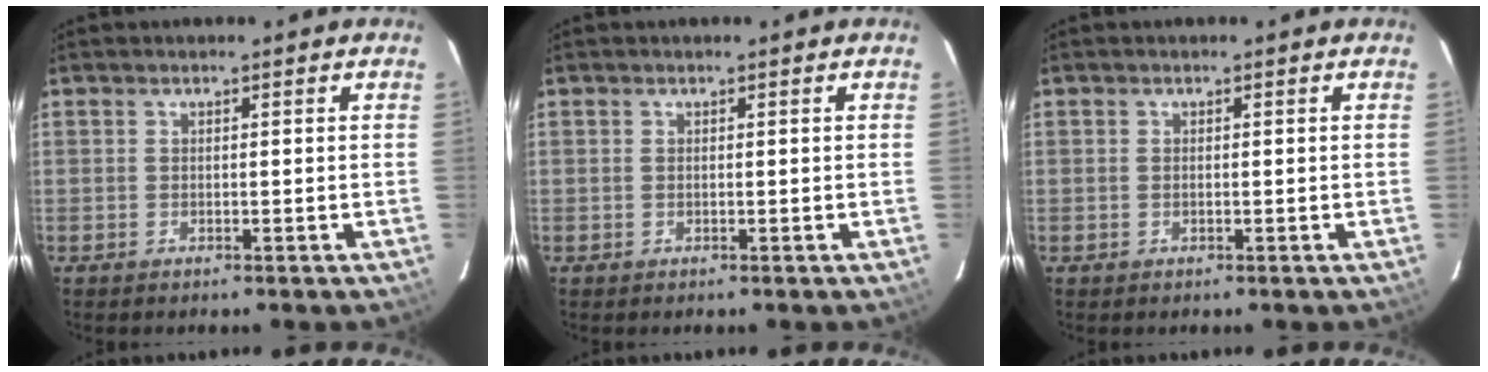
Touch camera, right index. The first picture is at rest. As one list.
[{"total": 0.0}, {"total": 0.0}]